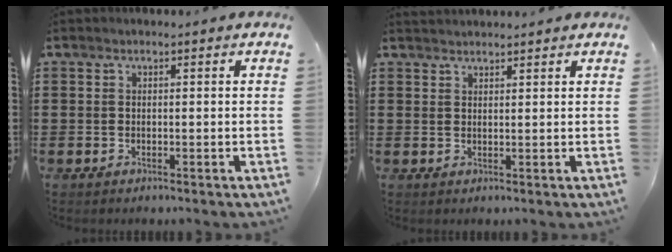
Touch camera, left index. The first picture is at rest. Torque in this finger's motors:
{"motor_torque": [0.14, 0.09, -0.03, 0.01]}